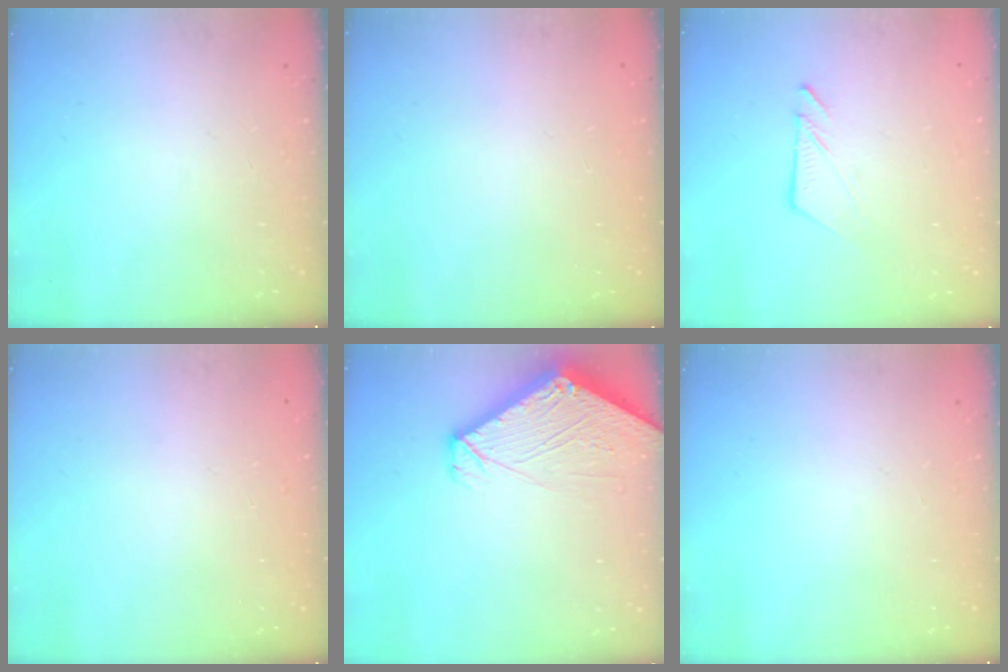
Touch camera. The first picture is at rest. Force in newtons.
{"total": 0.0}
{"total": 6.0, "press": 6.0, "slide": 0.1}
{"total": 0.0}
{"total": 4.9, "press": 4.9, "slide": 0.5}
{"total": 0.0}